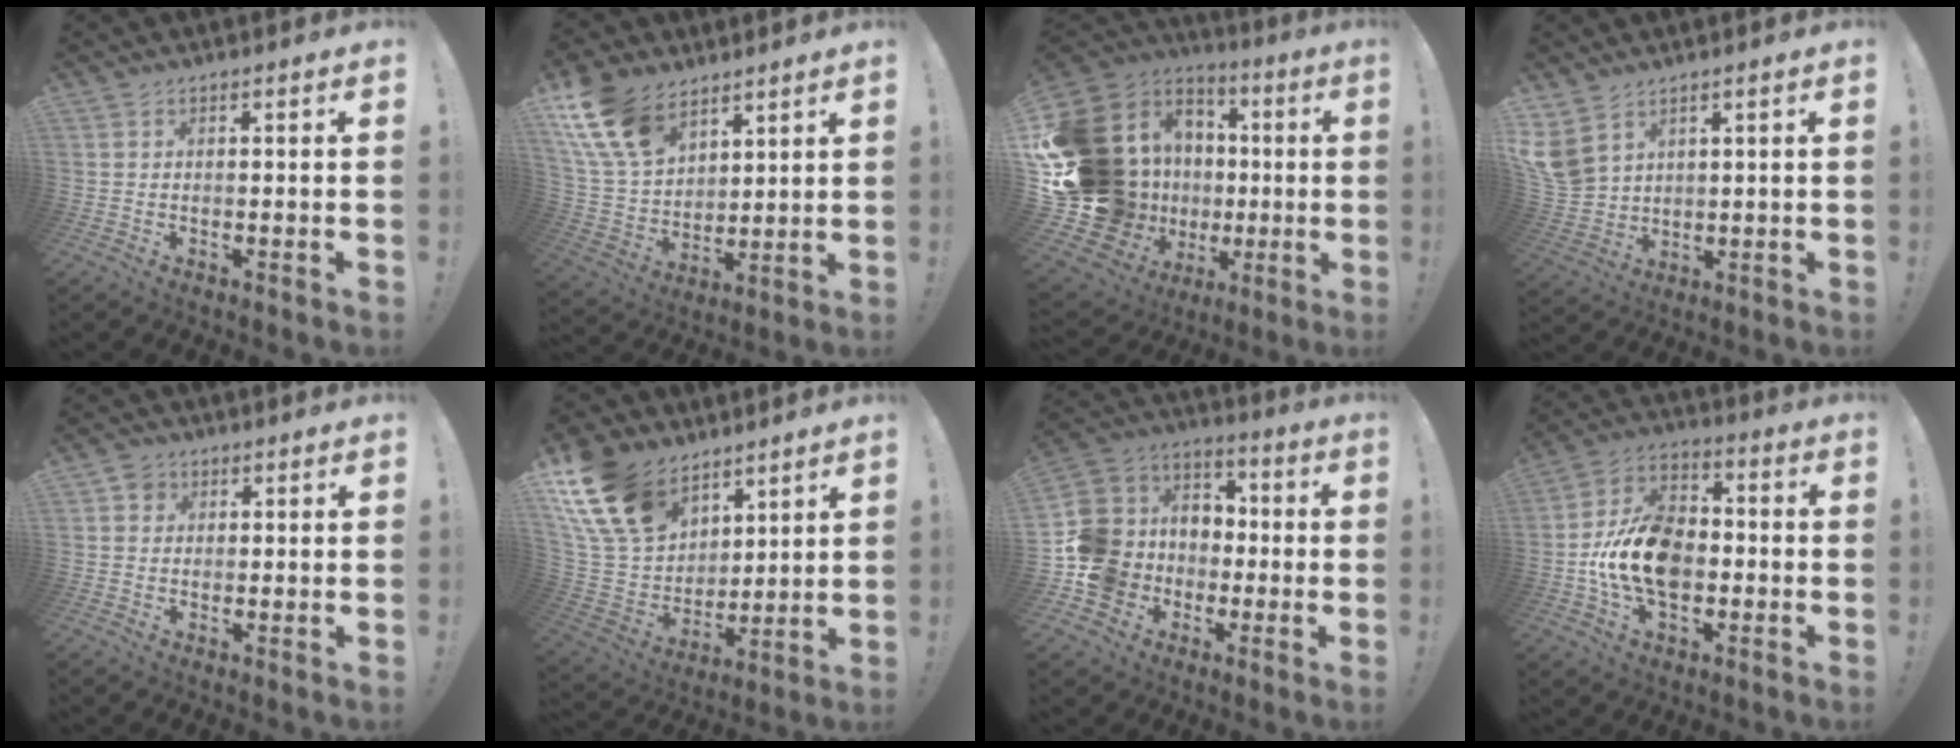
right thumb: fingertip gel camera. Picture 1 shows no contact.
{"total": 17.2, "force": [10.6, 10.2, 8.9], "torque": [-0.202, -0.053, 0.206]}
{"total": 25.3, "force": [0.8, 20.6, 14.6], "torque": [-0.245, -0.051, 0.119]}
{"total": 8.5, "force": [4.9, 5.7, 3.9], "torque": [-0.093, -0.018, 0.102]}
{"total": 3.4, "force": [1.1, 3.0, 0.9], "torque": [-0.015, 0.004, 0.021]}
{"total": 19.9, "force": [12.0, 13.3, 8.8], "torque": [-0.191, -0.061, 0.242]}
{"total": 17.2, "force": [-4.5, 15.4, 6.2], "torque": [-0.117, 0.027, -0.047]}
{"total": 17.1, "force": [-3.3, 11.8, 11.9], "torque": [-0.219, 0.030, -0.057]}